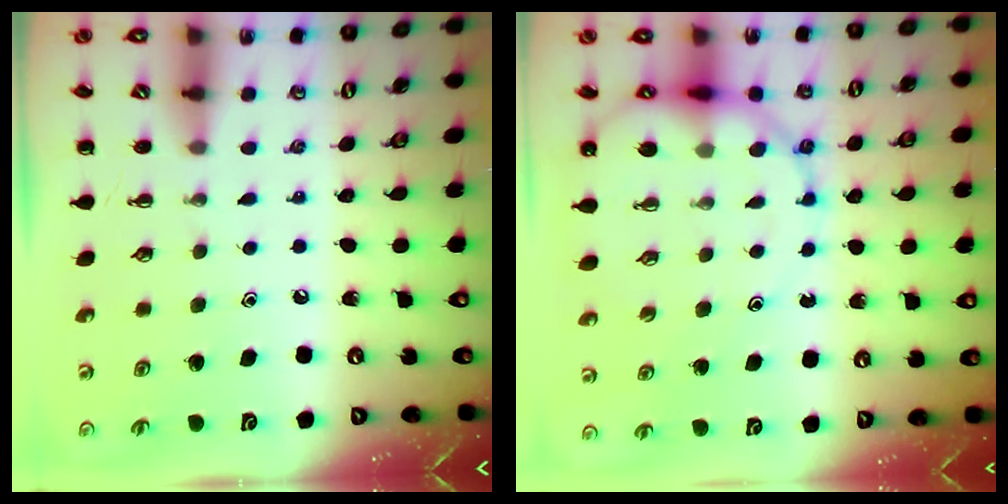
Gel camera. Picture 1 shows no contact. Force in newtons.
{"total": 14.7, "press": 14.0, "slide": 4.6}